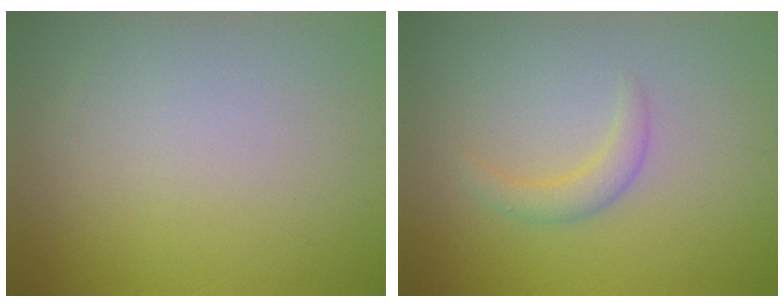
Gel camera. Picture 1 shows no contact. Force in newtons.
{"total": 1.9, "press": 1.8, "slide": 0.3}